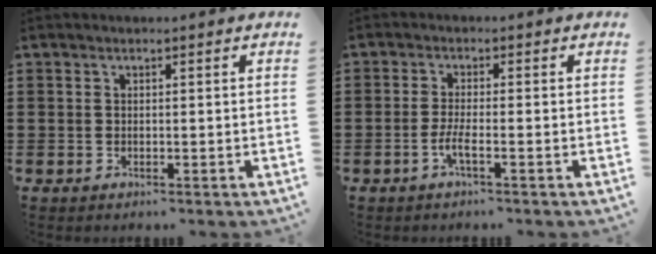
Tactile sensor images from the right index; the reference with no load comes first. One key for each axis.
{"total": 2.9, "fx": -1.3, "fy": 0.0, "fz": 2.6, "tx": -0.061, "ty": -0.012, "tz": -0.028}